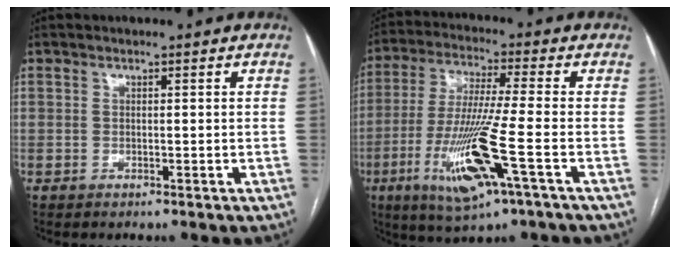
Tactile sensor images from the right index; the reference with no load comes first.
{"total": 14.5, "force": [-5.4, 0.1, 13.5], "torque": [-0.278, -0.027, -0.099]}